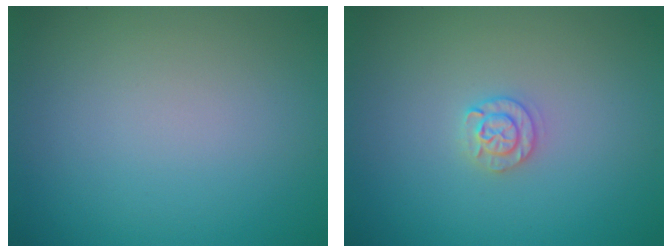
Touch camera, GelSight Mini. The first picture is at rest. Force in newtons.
{"total": 1.7, "press": 1.7, "slide": 0.3}